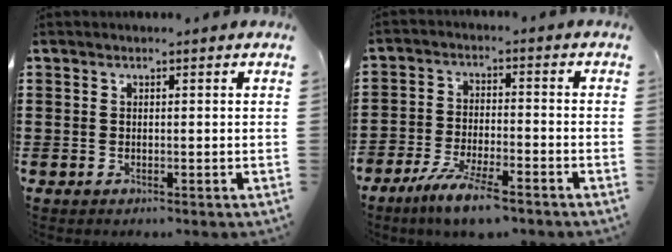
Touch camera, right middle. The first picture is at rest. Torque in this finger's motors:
{"motor_torque": [1.21, -0.93, 0.47, 0.05]}